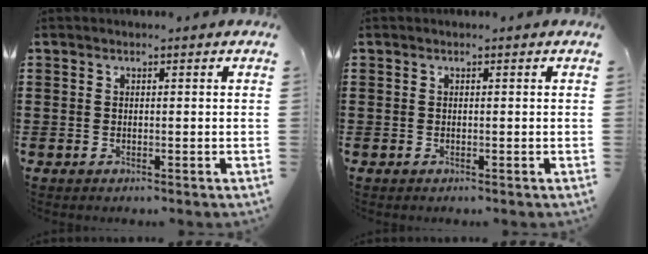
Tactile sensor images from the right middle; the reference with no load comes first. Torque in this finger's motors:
{"motor_torque": [-0.53, -0.20, -0.02, 0.01]}